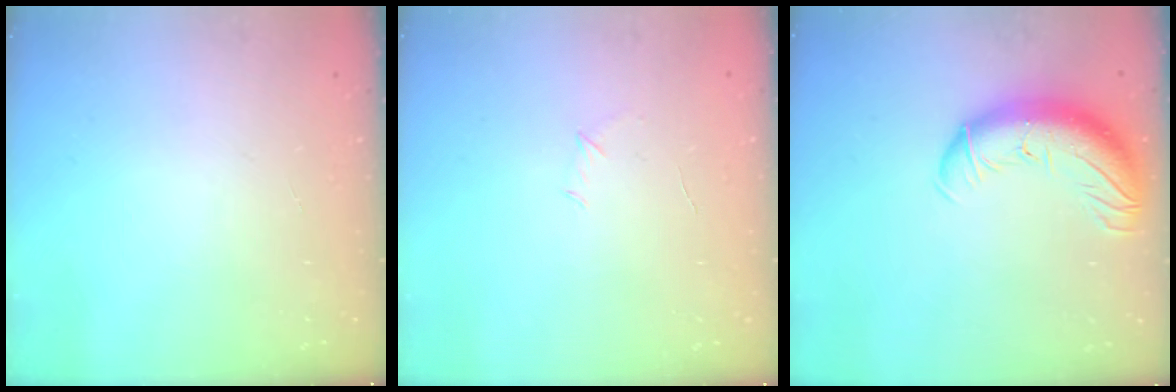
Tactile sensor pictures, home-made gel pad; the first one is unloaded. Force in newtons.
{"total": 3.8, "press": 3.6, "slide": 1.0}
{"total": 14.6, "press": 14.1, "slide": 3.6}